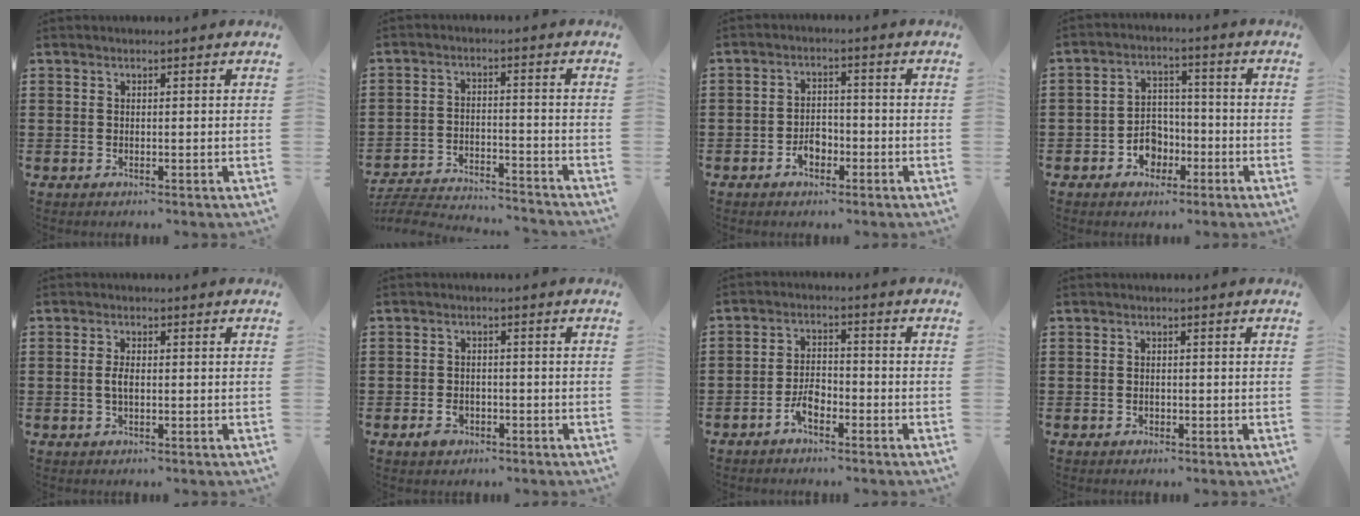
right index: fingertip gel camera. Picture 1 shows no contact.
{"total": 4.7, "force": [-4.6, 0.2, 0.8], "torque": [-0.030, -0.004, -0.098]}
{"total": 3.3, "force": [-1.8, 2.1, 1.8], "torque": [-0.037, 0.002, -0.034]}
{"total": 4.7, "force": [-2.3, 3.6, 2.0], "torque": [-0.042, 0.008, -0.042]}
{"total": 2.3, "force": [-0.2, 1.0, 2.1], "torque": [-0.047, -0.001, -0.007]}
{"total": 2.8, "force": [-1.4, 1.7, 1.6], "torque": [-0.039, -0.005, -0.028]}
{"total": 4.0, "force": [-2.4, 1.7, 2.8], "torque": [-0.061, 0.000, -0.048]}
{"total": 0.6, "force": [-0.2, 0.3, 0.4], "torque": [-0.012, -0.003, -0.004]}